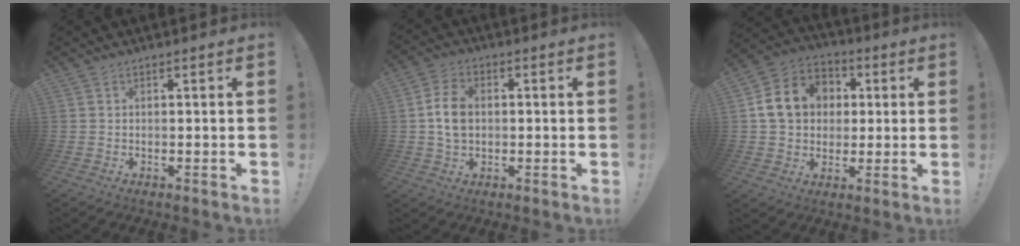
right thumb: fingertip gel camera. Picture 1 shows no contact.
{"total": 8.3, "force": [0.2, 5.9, 5.9], "torque": [-0.100, 0.004, 0.004]}
{"total": 14.3, "force": [2.3, 12.2, 7.1], "torque": [-0.106, 0.009, 0.053]}